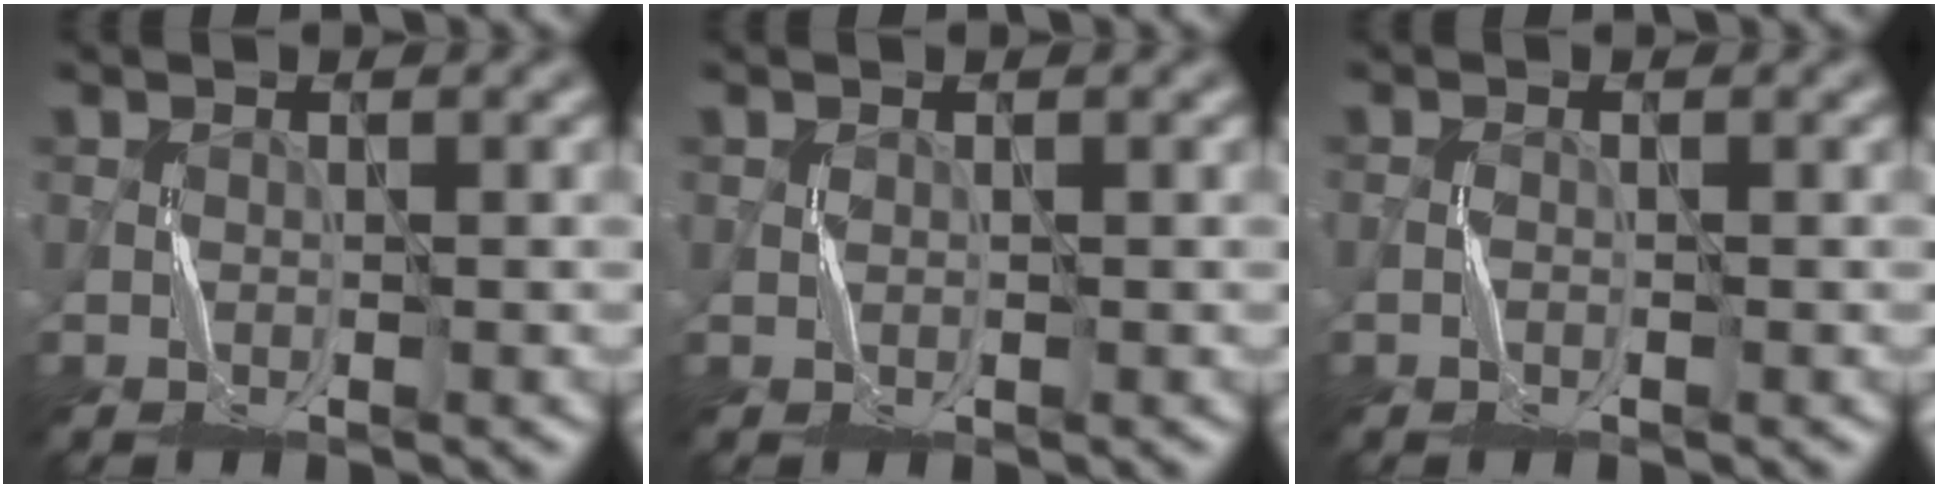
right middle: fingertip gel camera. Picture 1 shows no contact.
{"total": 0.0}
{"total": 0.5, "force": [-0.5, 0.2, -0.1], "torque": [0.002, 0.003, -0.010]}